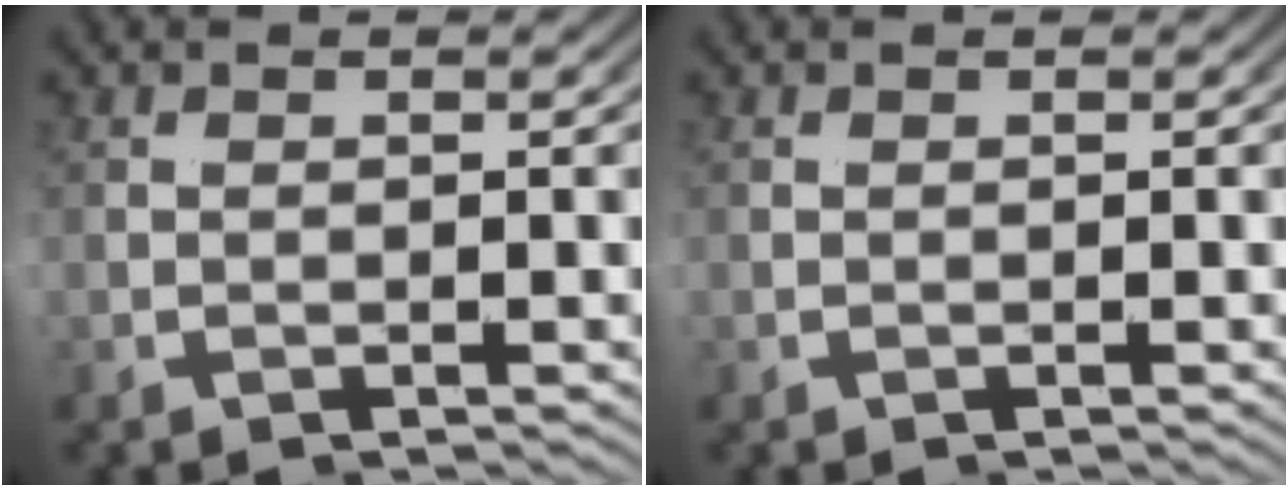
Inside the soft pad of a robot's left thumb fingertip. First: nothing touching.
{"total": 0.0}